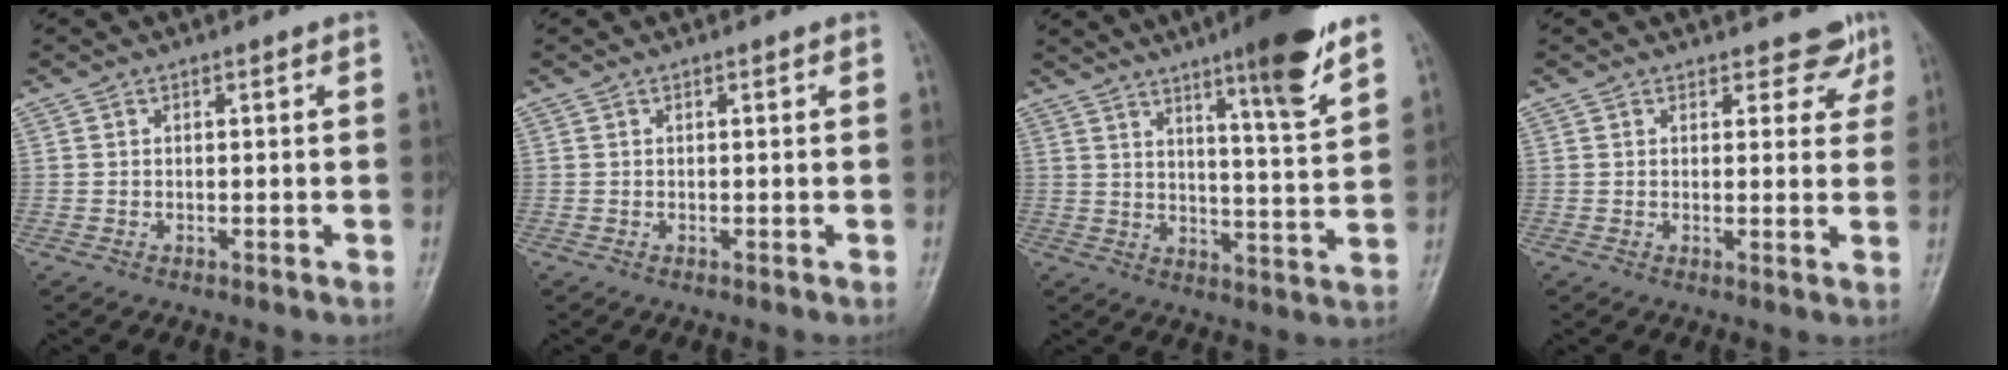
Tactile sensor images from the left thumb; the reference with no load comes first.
{"total": 0.0}
{"total": 13.4, "force": [8.6, 1.3, 10.2], "torque": [-0.141, -0.052, 0.128]}
{"total": 4.3, "force": [3.2, 2.5, 1.4], "torque": [0.013, -0.020, 0.033]}